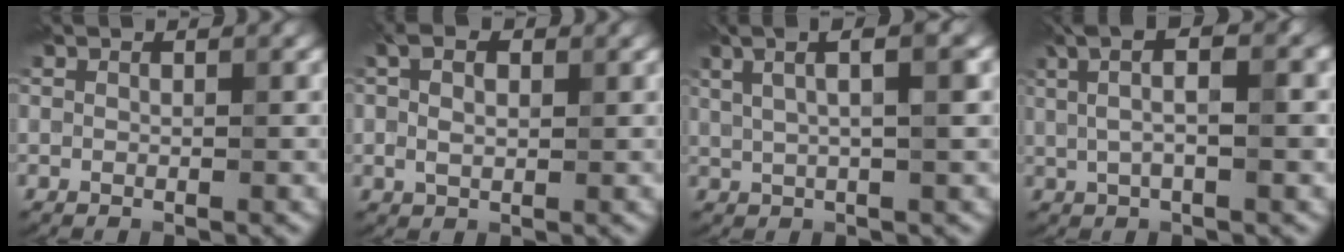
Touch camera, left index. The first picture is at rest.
{"total": 3.2, "force": [0.6, 2.0, 2.4], "torque": [-0.054, 0.003, 0.011]}
{"total": 7.5, "force": [3.4, 2.7, 6.2], "torque": [-0.090, 0.031, 0.031]}
{"total": 6.0, "force": [1.9, 2.1, 5.3], "torque": [-0.088, 0.009, 0.021]}